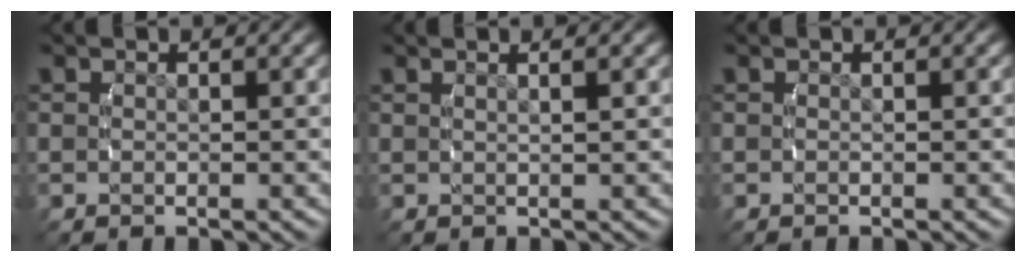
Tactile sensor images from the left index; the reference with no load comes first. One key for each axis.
{"total": 1.5, "fx": 0.8, "fy": -0.6, "fz": 1.1, "tx": -0.012, "ty": 0.002, "tz": 0.018}
{"total": 0.0}